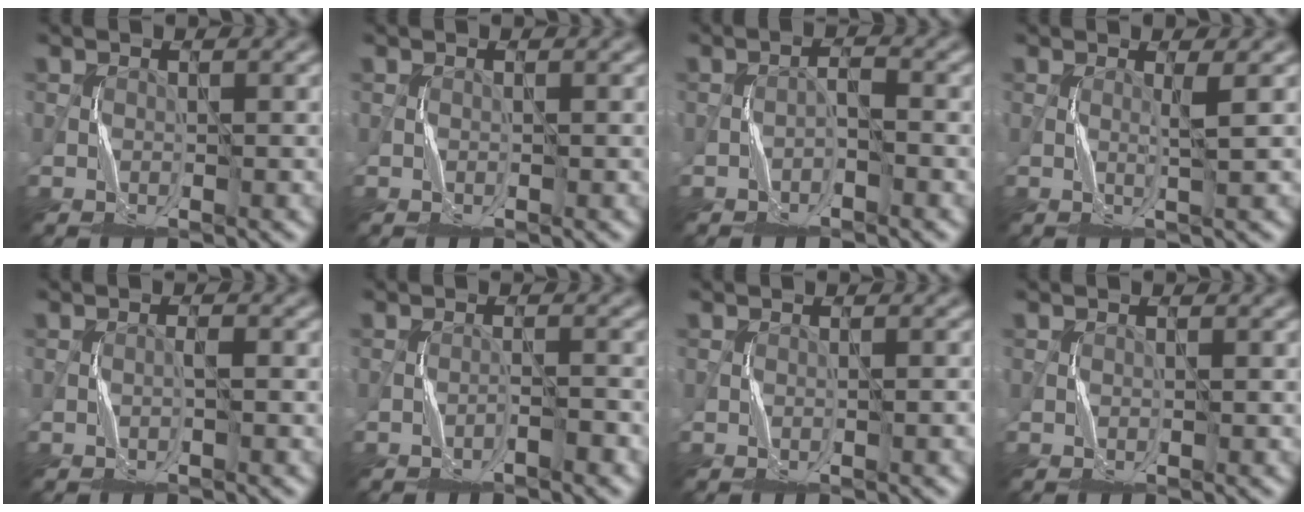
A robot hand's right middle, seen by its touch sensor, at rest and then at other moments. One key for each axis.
{"total": 0.0}
{"total": 1.1, "fx": -0.9, "fy": 0.3, "fz": 0.6, "tx": -0.012, "ty": 0.006, "tz": -0.017}
{"total": 1.0, "fx": 0.3, "fy": 0.1, "fz": 1.0, "tx": -0.022, "ty": -0.002, "tz": 0.003}
{"total": 0.6, "fx": -0.3, "fy": 0.1, "fz": 0.6, "tx": -0.011, "ty": 0.003, "tz": -0.004}
{"total": 1.1, "fx": -1.0, "fy": 0.1, "fz": 0.6, "tx": -0.007, "ty": 0.011, "tz": -0.021}
{"total": 0.7, "fx": -0.2, "fy": 0.0, "fz": 0.6, "tx": -0.010, "ty": 0.001, "tz": -0.003}
{"total": 0.0}